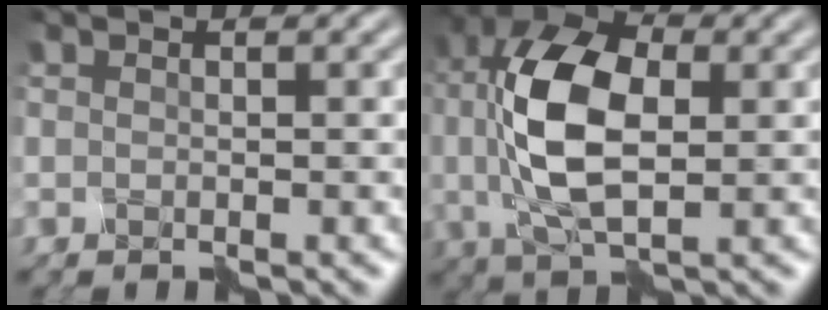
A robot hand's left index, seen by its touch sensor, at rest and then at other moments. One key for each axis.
{"total": 9.6, "fx": 0.4, "fy": 5.0, "fz": 8.2, "tx": -0.177, "ty": 0.011, "tz": 0.004}